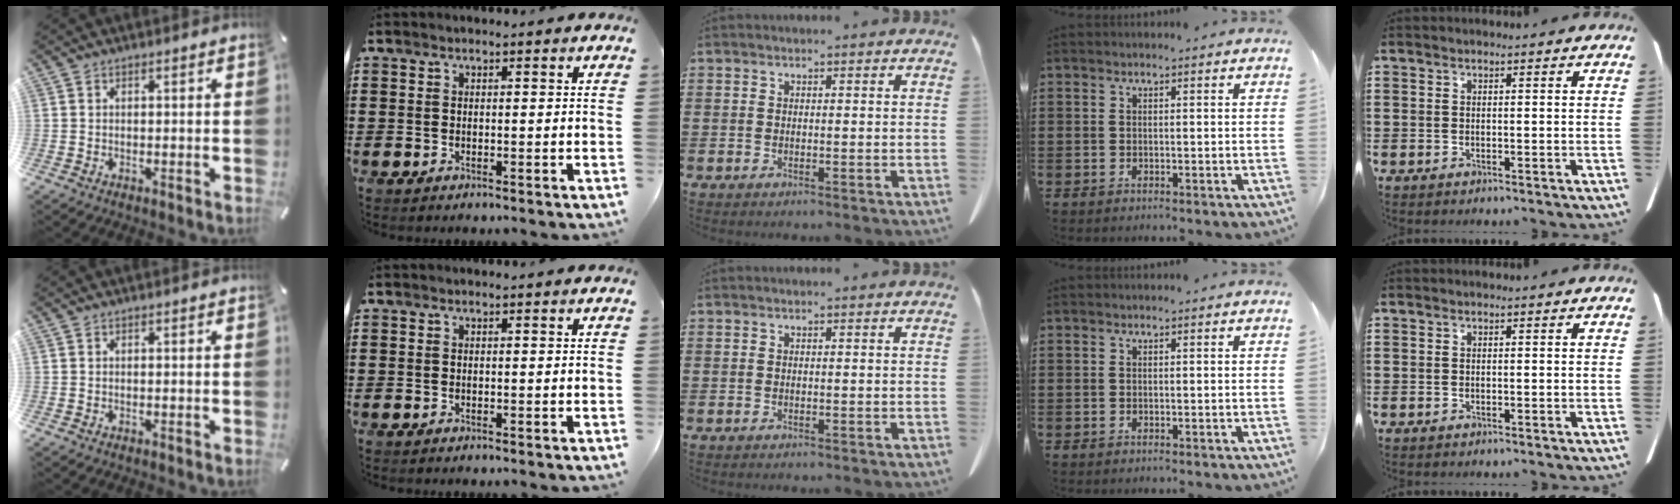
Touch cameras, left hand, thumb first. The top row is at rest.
{}